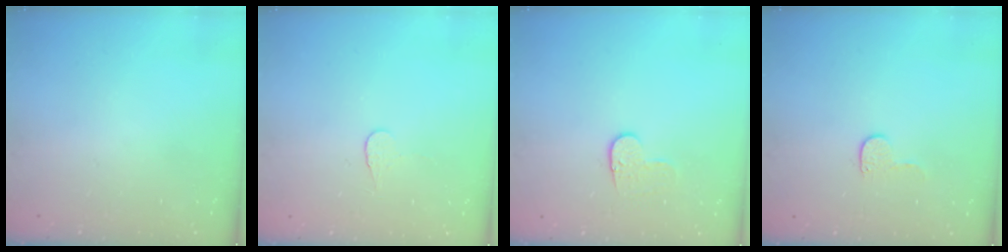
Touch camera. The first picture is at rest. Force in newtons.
{"total": 3.9, "press": 3.9, "slide": 0.4}
{"total": 5.8, "press": 5.7, "slide": 0.4}
{"total": 3.8, "press": 3.8, "slide": 0.4}